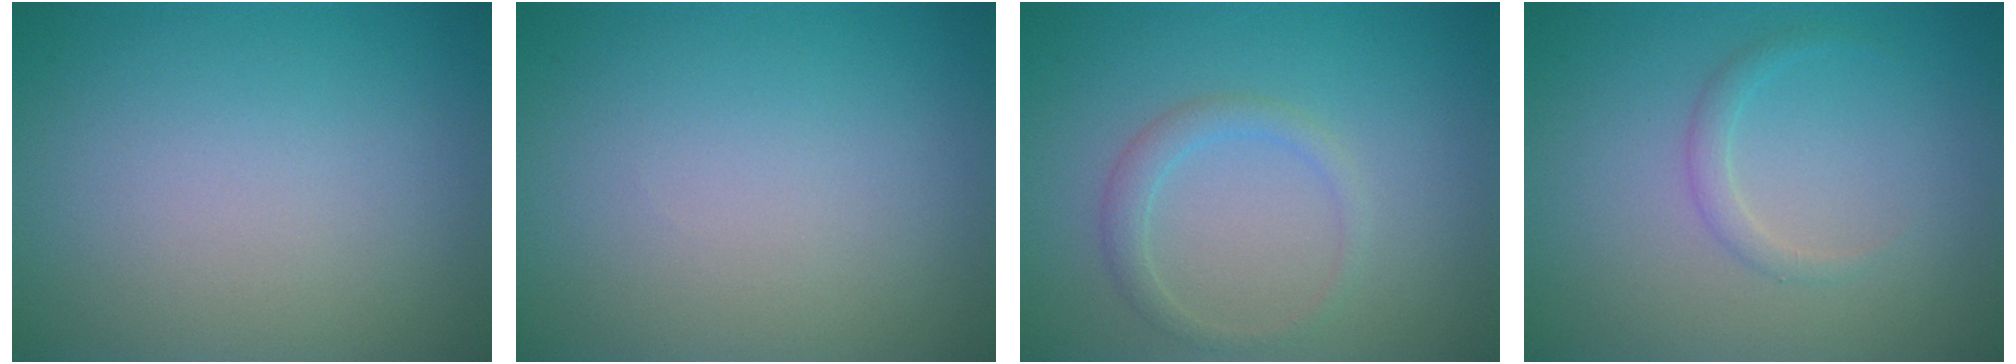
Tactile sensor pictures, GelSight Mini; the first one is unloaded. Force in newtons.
{"total": 0.0}
{"total": 1.7, "press": 1.7, "slide": 0.1}
{"total": 1.2, "press": 1.2, "slide": 0.0}